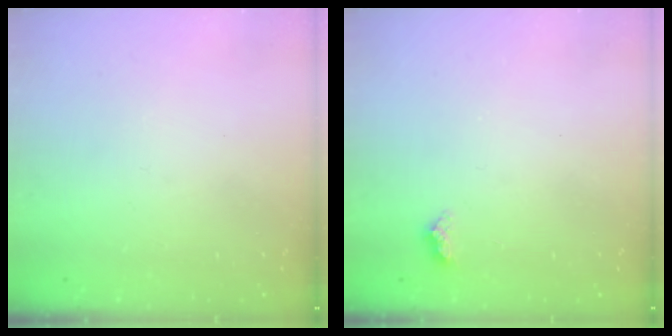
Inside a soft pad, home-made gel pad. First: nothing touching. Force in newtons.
{"total": 5.1, "press": 5.0, "slide": 0.6}